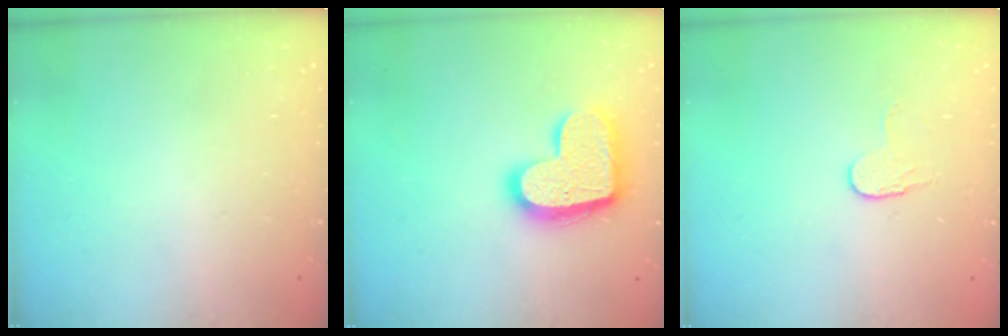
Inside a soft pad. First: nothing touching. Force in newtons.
{"total": 17.4, "press": 17.4, "slide": 0.9}
{"total": 3.8, "press": 3.8, "slide": 0.3}